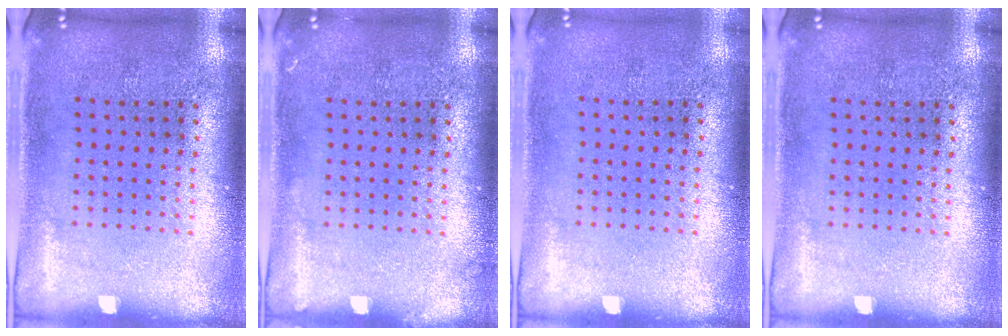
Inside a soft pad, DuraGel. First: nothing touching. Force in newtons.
{"total": 0.6, "press": 0.5, "slide": 0.1}
{"total": 0.0}
{"total": 0.0}